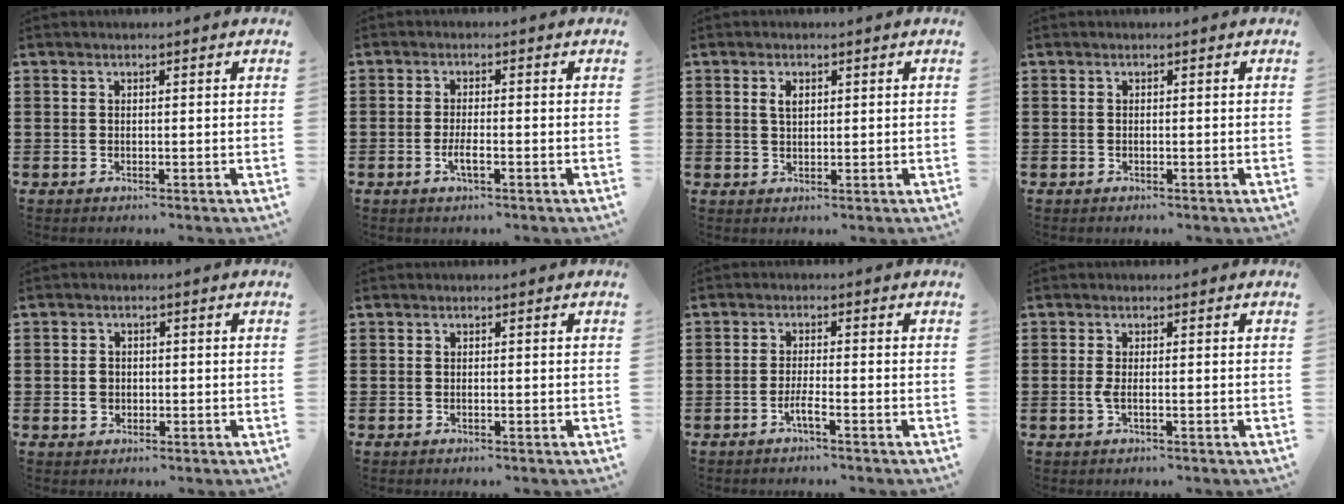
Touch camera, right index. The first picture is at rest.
{"total": 2.6, "force": [-1.0, 0.6, 2.3], "torque": [-0.047, -0.004, -0.020]}
{"total": 1.9, "force": [0.7, 1.0, 1.5], "torque": [-0.033, 0.005, 0.011]}
{"total": 0.0}
{"total": 2.0, "force": [-0.3, 1.7, 1.1], "torque": [-0.024, 0.006, -0.007]}
{"total": 0.0}
{"total": 2.6, "force": [-1.5, 0.1, 2.1], "torque": [-0.044, -0.005, -0.031]}
{"total": 1.6, "force": [-0.4, 0.2, 1.5], "torque": [-0.038, -0.004, -0.010]}